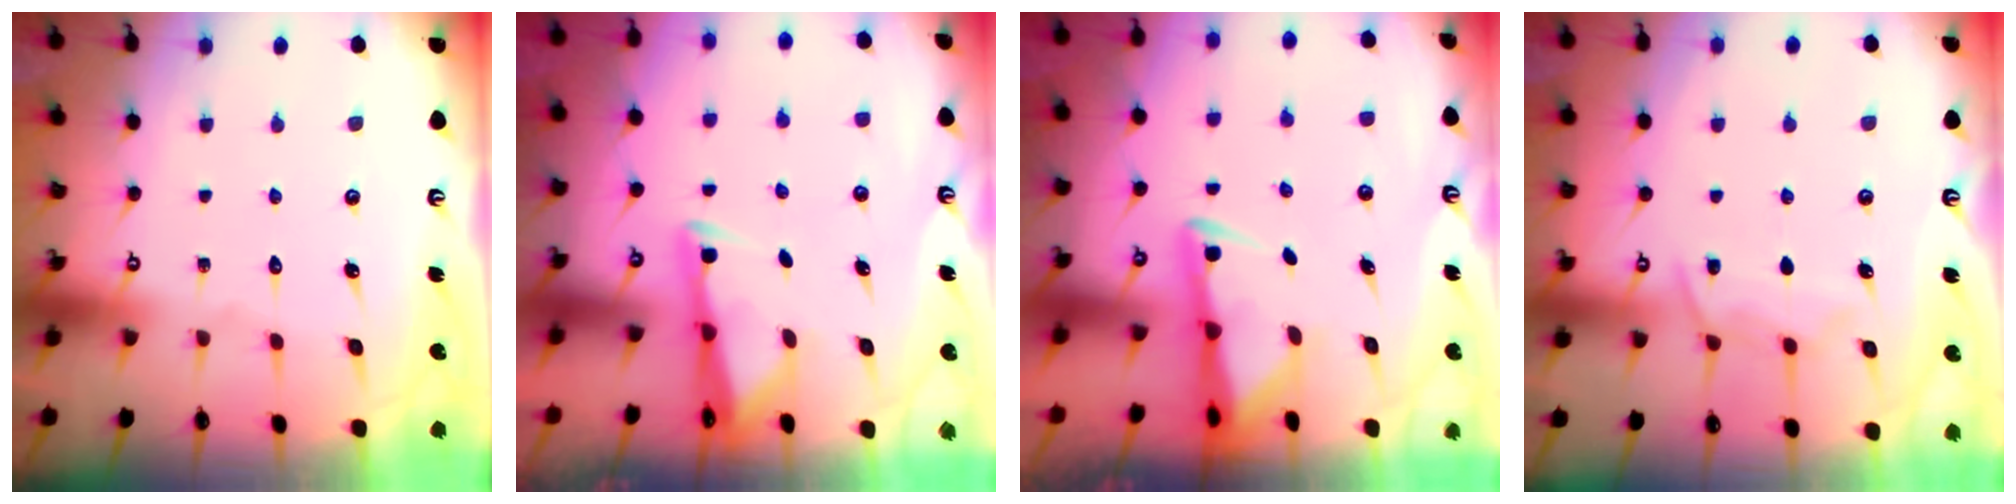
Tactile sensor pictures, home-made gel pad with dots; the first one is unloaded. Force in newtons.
{"total": 2.9, "press": 2.9, "slide": 0.4}
{"total": 2.8, "press": 2.7, "slide": 0.6}
{"total": 8.7, "press": 8.6, "slide": 1.1}